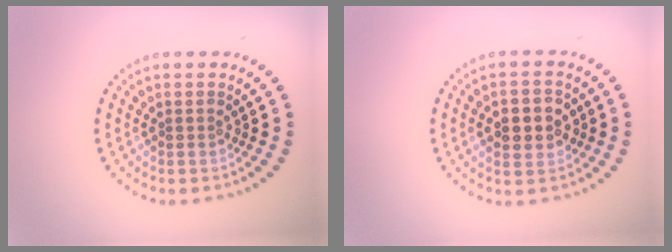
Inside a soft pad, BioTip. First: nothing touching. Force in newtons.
{"total": 3.4, "press": 3.4, "slide": 0.1}